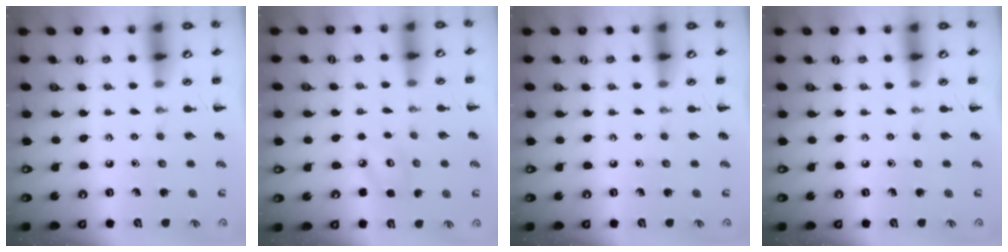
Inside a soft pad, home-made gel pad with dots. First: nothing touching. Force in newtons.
{"total": 4.4, "press": 4.3, "slide": 1.0}
{"total": 0.0}
{"total": 0.0}